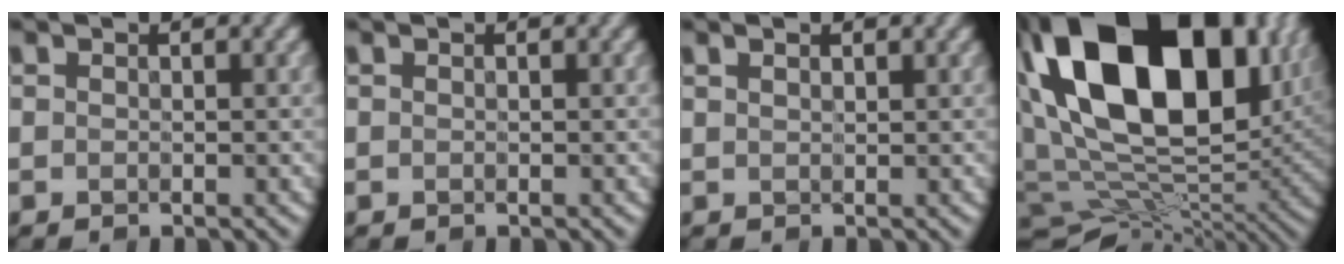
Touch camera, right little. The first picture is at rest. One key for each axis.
{"total": 0.0}
{"total": 1.2, "fx": 0.8, "fy": 0.5, "fz": 0.8, "tx": -0.007, "ty": 0.007, "tz": 0.005}
{"total": 19.7, "fx": 6.2, "fy": 12.8, "fz": 13.7, "tx": -0.261, "ty": 0.008, "tz": 0.120}